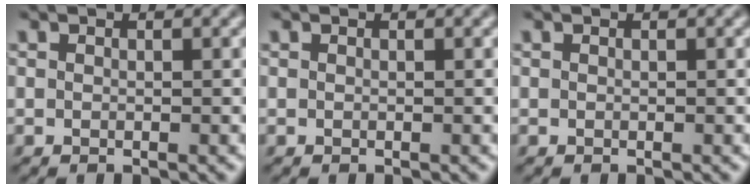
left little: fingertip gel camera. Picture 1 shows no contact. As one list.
[{"total": 0.0}, {"total": 0.0}]